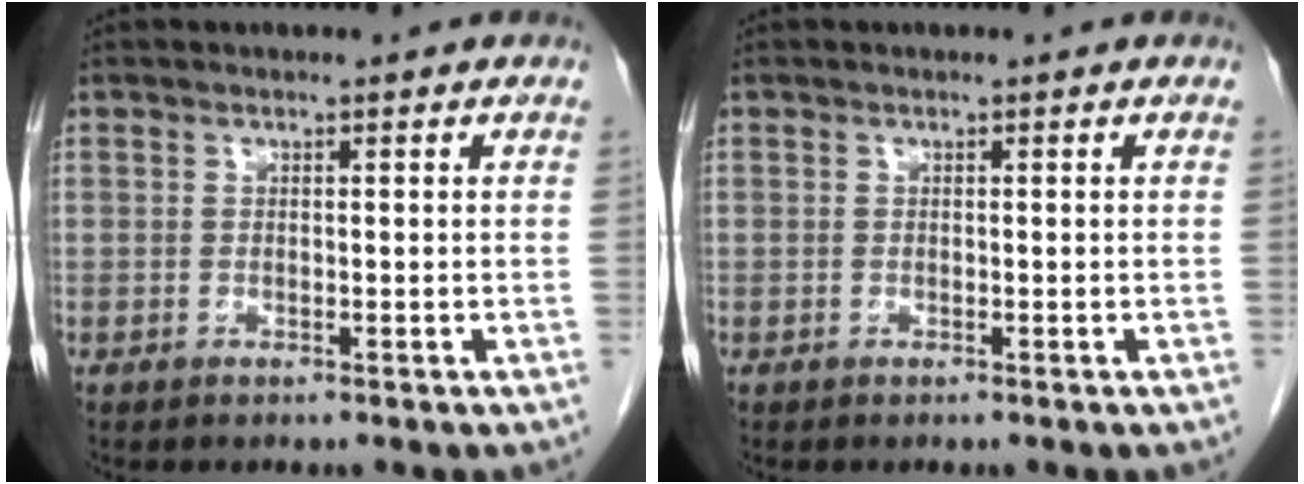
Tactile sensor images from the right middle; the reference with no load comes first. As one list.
[{"total": 0.0}]